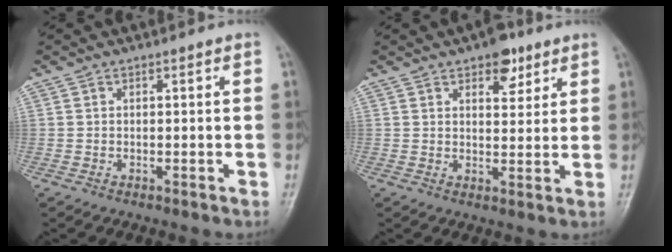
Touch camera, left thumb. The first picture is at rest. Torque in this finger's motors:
{"motor_torque": [0.48, 0.40, 0.30, -0.49, -0.01]}